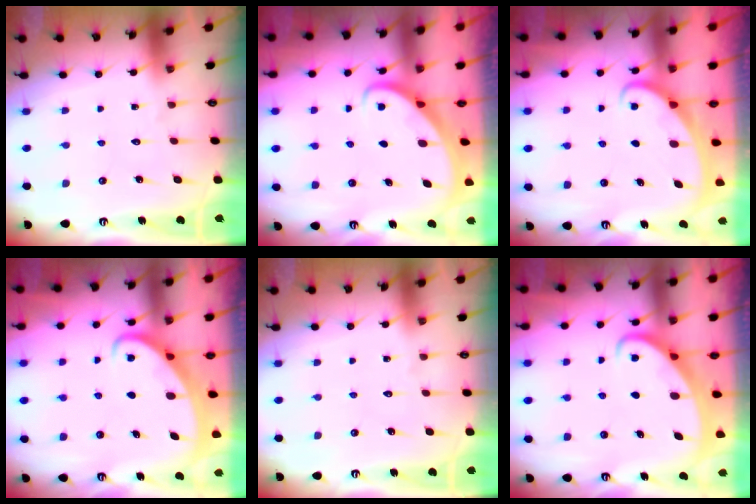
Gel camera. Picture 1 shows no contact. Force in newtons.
{"total": 2.7, "press": 2.7, "slide": 0.2}
{"total": 2.2, "press": 2.1, "slide": 0.3}
{"total": 2.5, "press": 2.5, "slide": 0.3}
{"total": 0.0}
{"total": 2.5, "press": 2.5, "slide": 0.3}